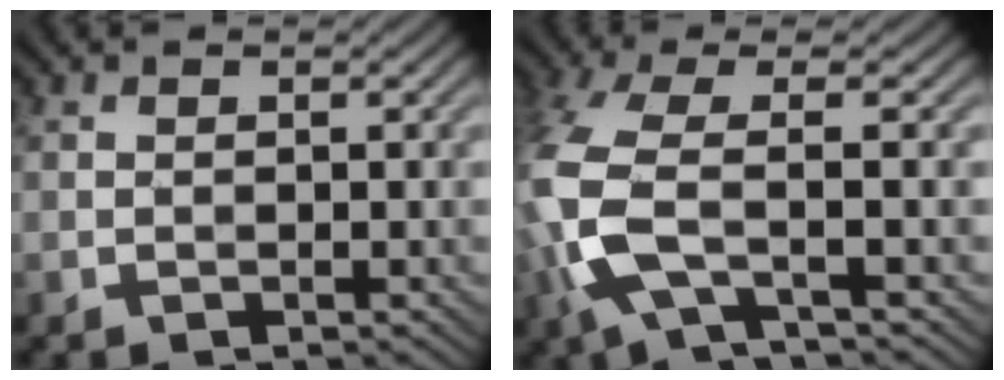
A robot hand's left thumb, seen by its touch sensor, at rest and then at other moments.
{"total": 9.1, "force": [-2.3, 2.9, 8.3], "torque": [-0.211, 0.003, -0.063]}